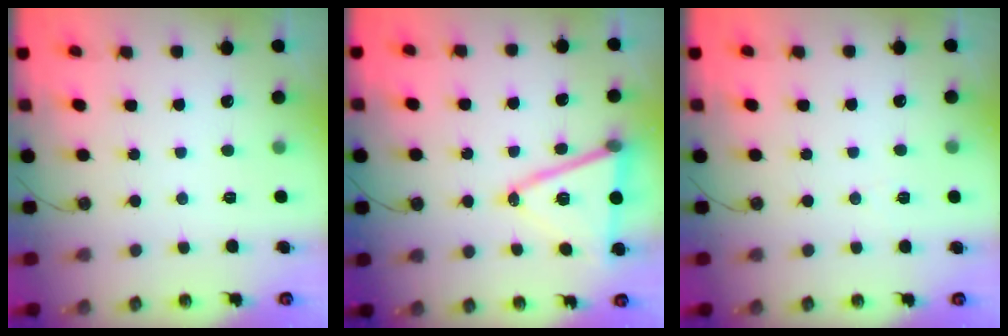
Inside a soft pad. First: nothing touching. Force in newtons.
{"total": 14.5, "press": 14.0, "slide": 3.8}
{"total": 3.3, "press": 2.7, "slide": 1.9}